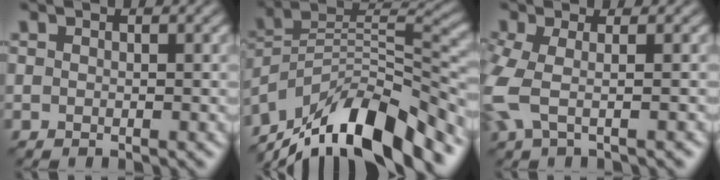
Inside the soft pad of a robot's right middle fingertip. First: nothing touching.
{"total": 12.5, "force": [-9.9, 3.4, 6.7], "torque": [-0.117, 0.021, -0.189]}
{"total": 3.7, "force": [-1.0, 1.4, 3.3], "torque": [-0.097, -0.008, -0.019]}